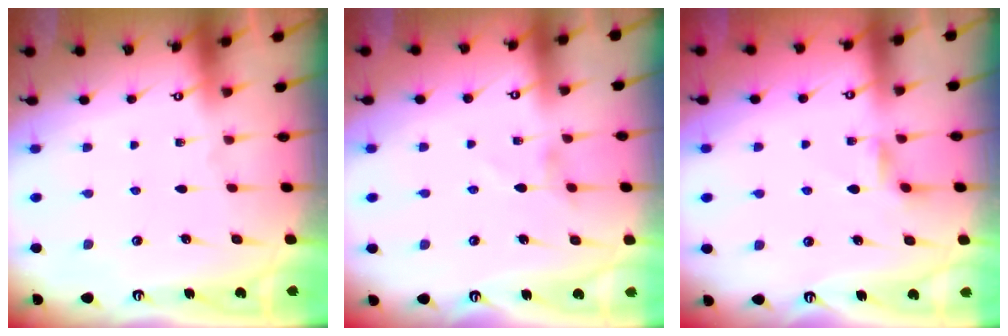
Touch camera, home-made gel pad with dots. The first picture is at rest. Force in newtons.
{"total": 2.5, "press": 2.5, "slide": 0.4}
{"total": 2.2, "press": 2.2, "slide": 0.4}